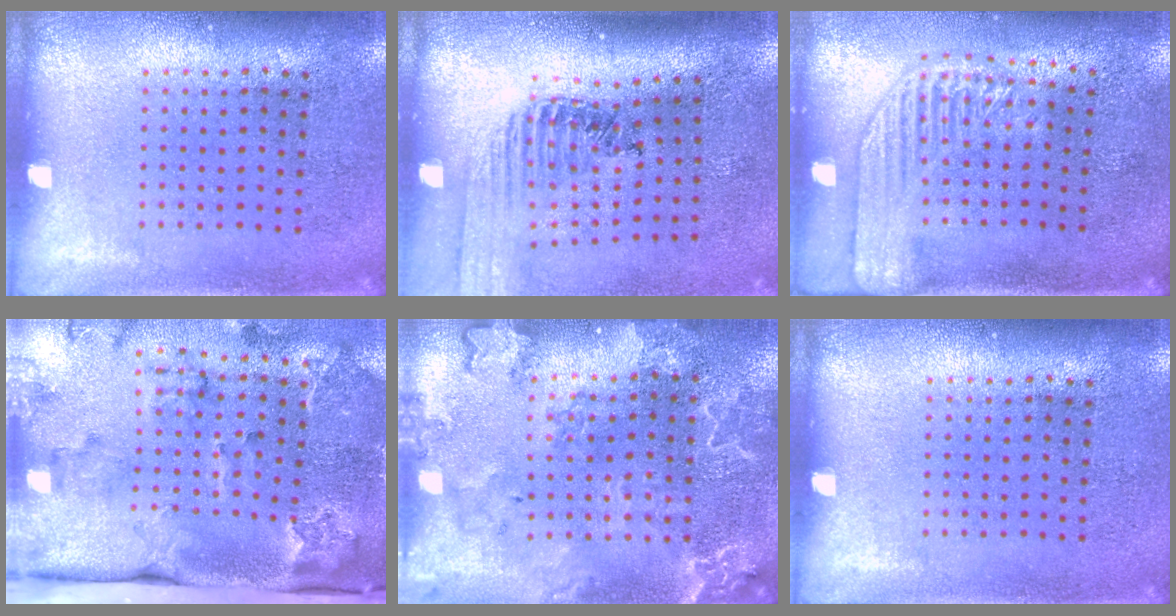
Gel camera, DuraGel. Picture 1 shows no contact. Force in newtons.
{"total": 1.3, "press": 1.3, "slide": 0.1}
{"total": 2.2, "press": 1.9, "slide": 1.0}
{"total": 2.8, "press": 2.4, "slide": 1.5}
{"total": 2.7, "press": 2.5, "slide": 1.0}
{"total": 0.0}